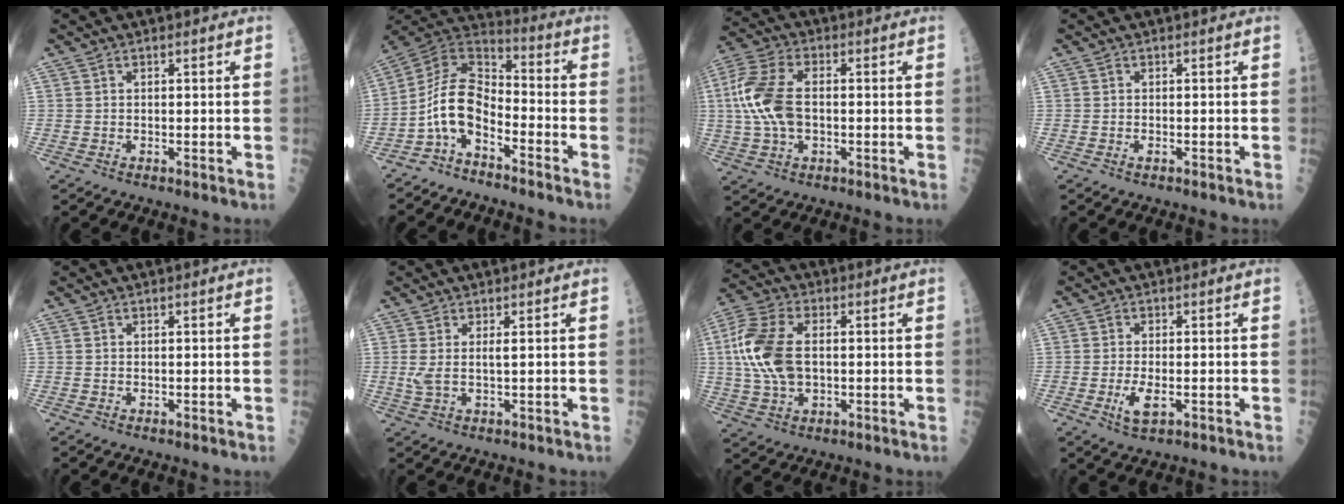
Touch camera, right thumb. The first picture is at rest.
{"total": 11.3, "force": [-5.2, 5.9, 8.1], "torque": [-0.140, 0.078, -0.108]}
{"total": 12.5, "force": [0.1, 7.1, 10.3], "torque": [-0.226, 0.016, -0.004]}
{"total": 0.5, "force": [-0.3, 0.2, 0.4], "torque": [-0.005, 0.001, -0.005]}
{"total": 0.0}
{"total": 3.2, "force": [0.5, 0.8, 3.1], "torque": [-0.078, -0.001, 0.016]}
{"total": 14.6, "force": [1.0, 8.1, 12.1], "torque": [-0.267, 0.010, 0.015]}
{"total": 4.2, "force": [-1.1, 1.7, 3.7], "torque": [-0.069, -0.005, -0.018]}